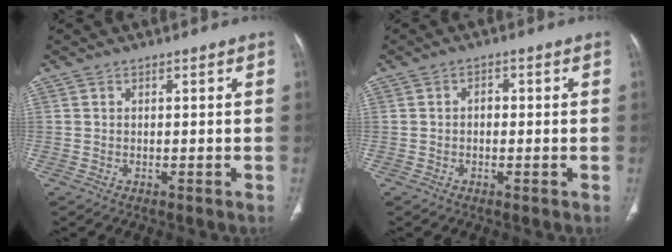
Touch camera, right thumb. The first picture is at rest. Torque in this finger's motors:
{"motor_torque": [-0.74, -0.03, -0.10, 0.44, 0.08]}